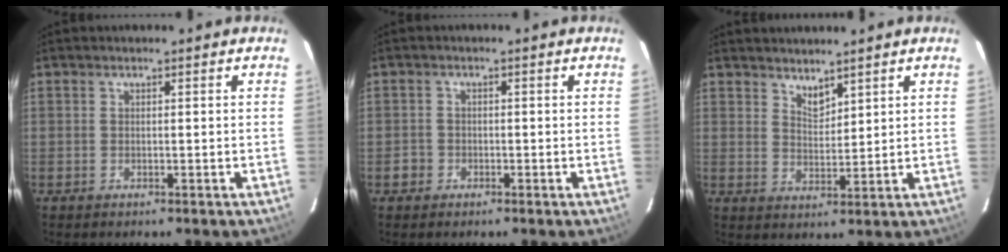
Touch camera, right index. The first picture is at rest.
{"total": 2.2, "force": [-1.0, 1.9, 0.1], "torque": [-0.007, 0.007, -0.016]}
{"total": 3.6, "force": [3.1, 1.1, 1.3], "torque": [-0.019, -0.003, 0.055]}